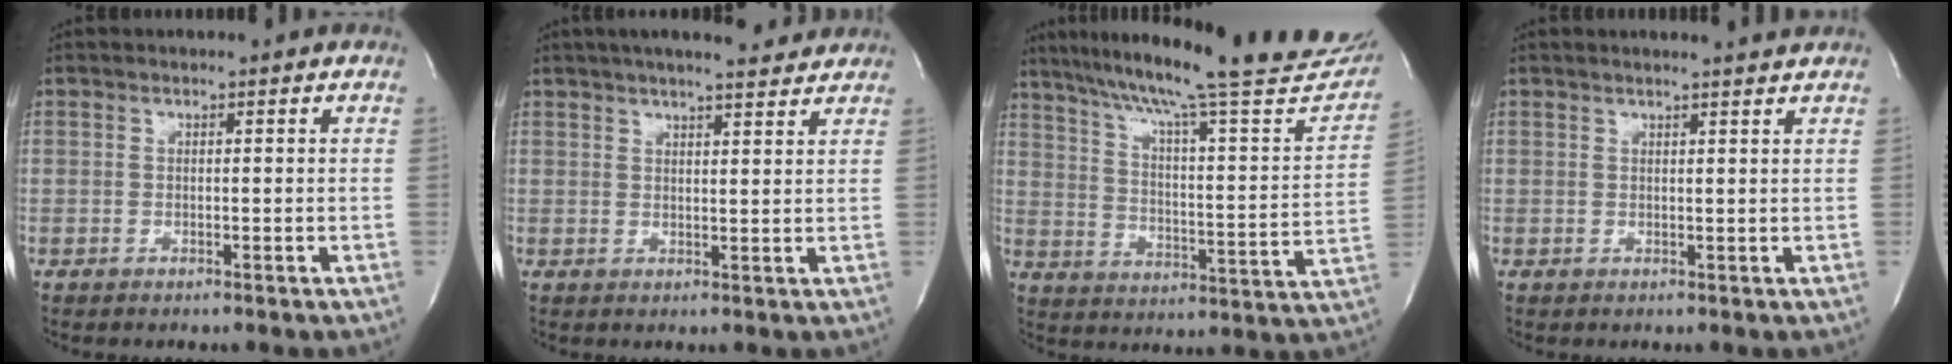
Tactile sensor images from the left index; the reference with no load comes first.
{"total": 9.9, "force": [8.6, 1.7, 4.7], "torque": [-0.071, 0.013, 0.110]}
{"total": 30.0, "force": [25.6, 2.7, 15.4], "torque": [-0.249, -0.053, 0.336]}
{"total": 3.6, "force": [3.3, -0.6, 1.2], "torque": [-0.021, 0.001, 0.036]}